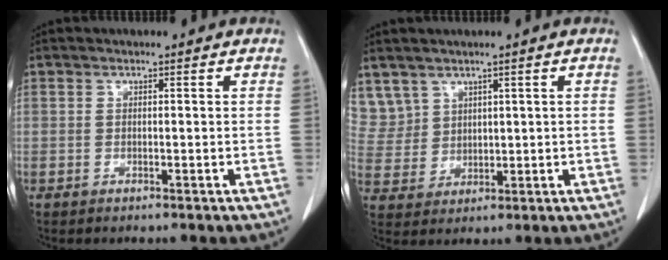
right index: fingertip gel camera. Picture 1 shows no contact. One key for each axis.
{"total": 7.2, "fx": 4.6, "fy": 5.5, "fz": 0.6, "tx": -0.024, "ty": 0.017, "tz": 0.111}